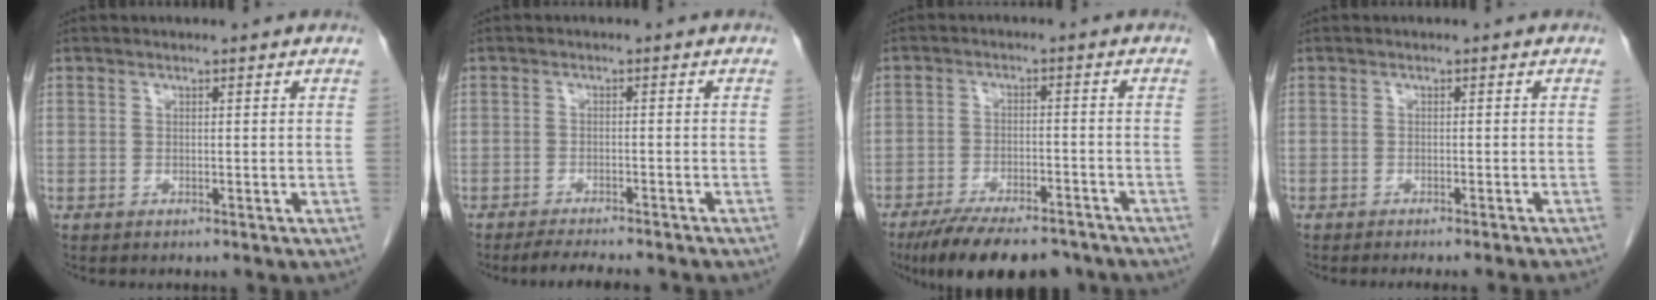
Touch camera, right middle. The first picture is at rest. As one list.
[{"total": 6.0, "force": [-5.3, 0.4, 2.8], "torque": [-0.040, -0.012, -0.078]}, {"total": 13.9, "force": [-11.5, 3.8, 6.9], "torque": [-0.113, -0.012, -0.171]}, {"total": 5.7, "force": [-5.1, -0.8, 2.4], "torque": [-0.012, -0.011, -0.064]}]